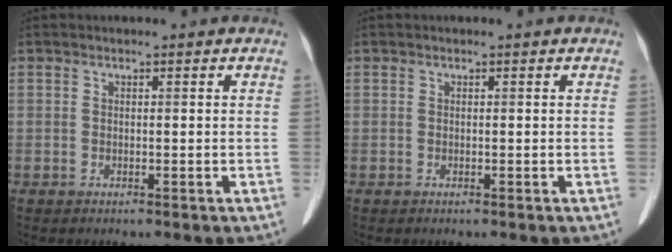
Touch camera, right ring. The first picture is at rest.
{"total": 0.0}